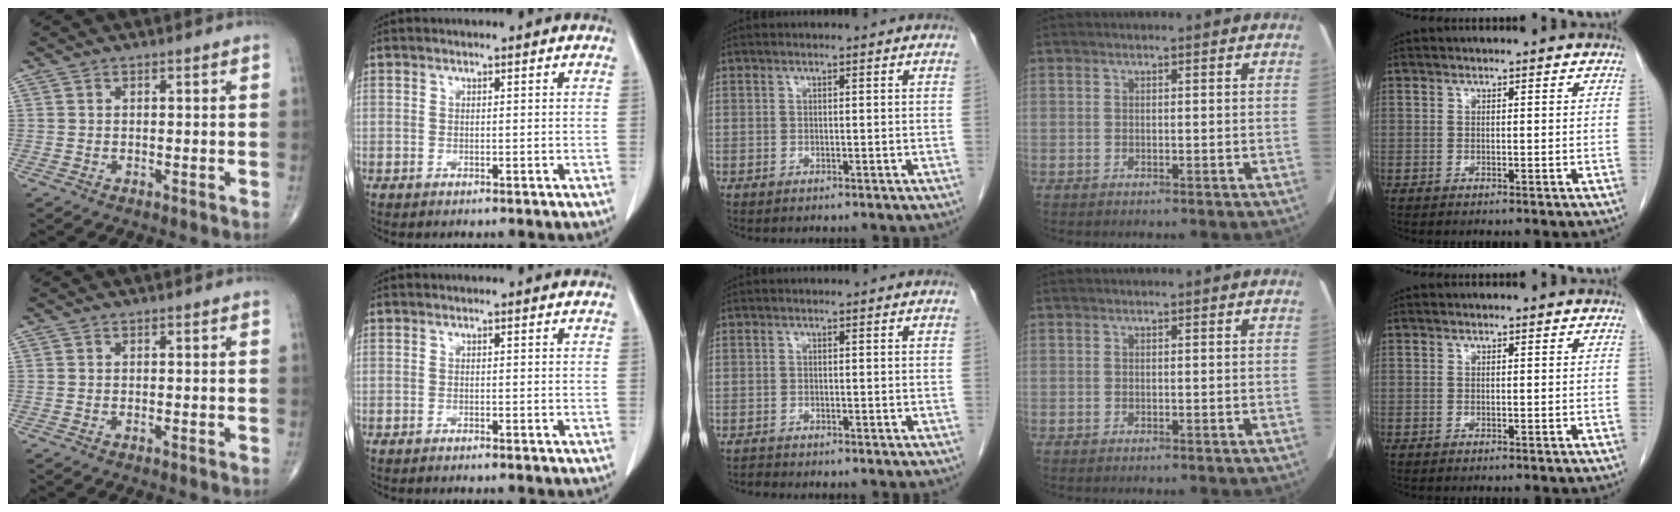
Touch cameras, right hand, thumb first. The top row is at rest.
{"index": {"total": 1.1, "force": [-0.9, -0.1, 0.5], "torque": [-0.009, 0.000, -0.012]}, "middle": {"total": 0.6, "force": [-0.6, 0.0, -0.2], "torque": [-0.004, -0.005, -0.013]}}